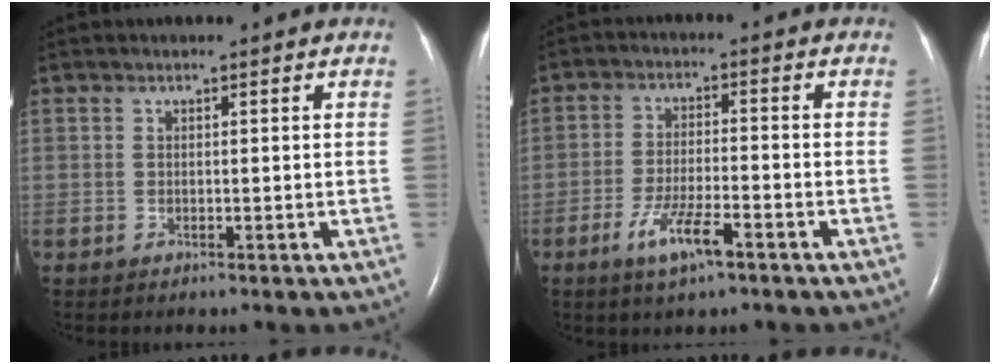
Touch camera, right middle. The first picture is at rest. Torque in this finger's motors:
{"motor_torque": [0.92, -0.73, 0.15, 0.06]}